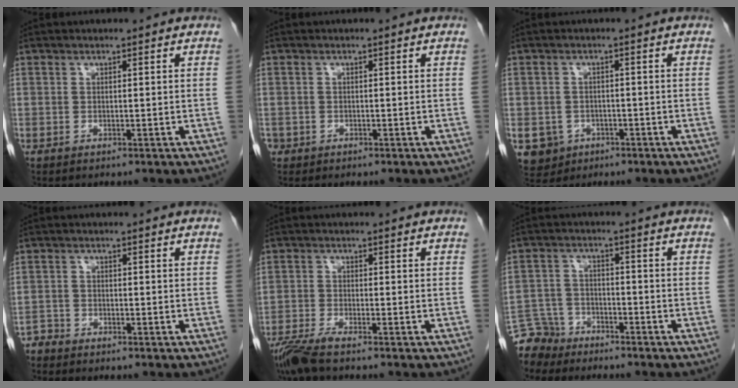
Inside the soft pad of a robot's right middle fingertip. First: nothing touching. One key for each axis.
{"total": 1.0, "fx": -0.5, "fy": 0.8, "fz": 0.2, "tx": -0.008, "ty": 0.002, "tz": -0.008}
{"total": 5.4, "fx": -2.3, "fy": 4.8, "fz": 1.0, "tx": -0.019, "ty": 0.004, "tz": -0.030}
{"total": 1.8, "fx": -1.7, "fy": 0.2, "fz": -0.5, "tx": 0.017, "ty": -0.004, "tz": -0.034}
{"total": 4.6, "fx": -3.7, "fy": -0.1, "fz": 2.6, "tx": -0.054, "ty": -0.015, "tz": -0.077}
{"total": 6.1, "fx": -5.5, "fy": 2.6, "fz": -0.6, "tx": 0.013, "ty": -0.001, "tz": -0.108}